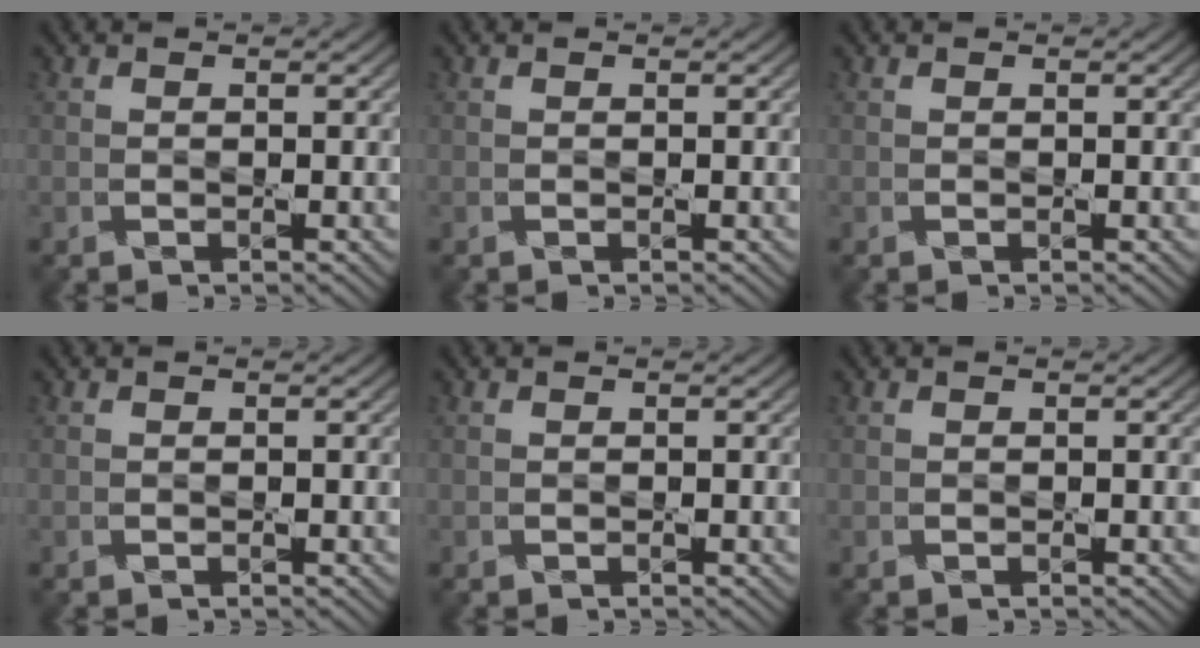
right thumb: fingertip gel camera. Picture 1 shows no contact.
{"total": 0.0}
{"total": 0.0}
{"total": 0.0}
{"total": 0.0}
{"total": 0.0}